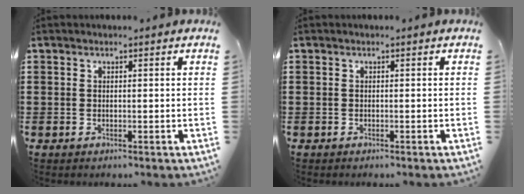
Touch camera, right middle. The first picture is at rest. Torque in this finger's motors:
{"motor_torque": [0.64, 0.36, 0.07, 0.02]}